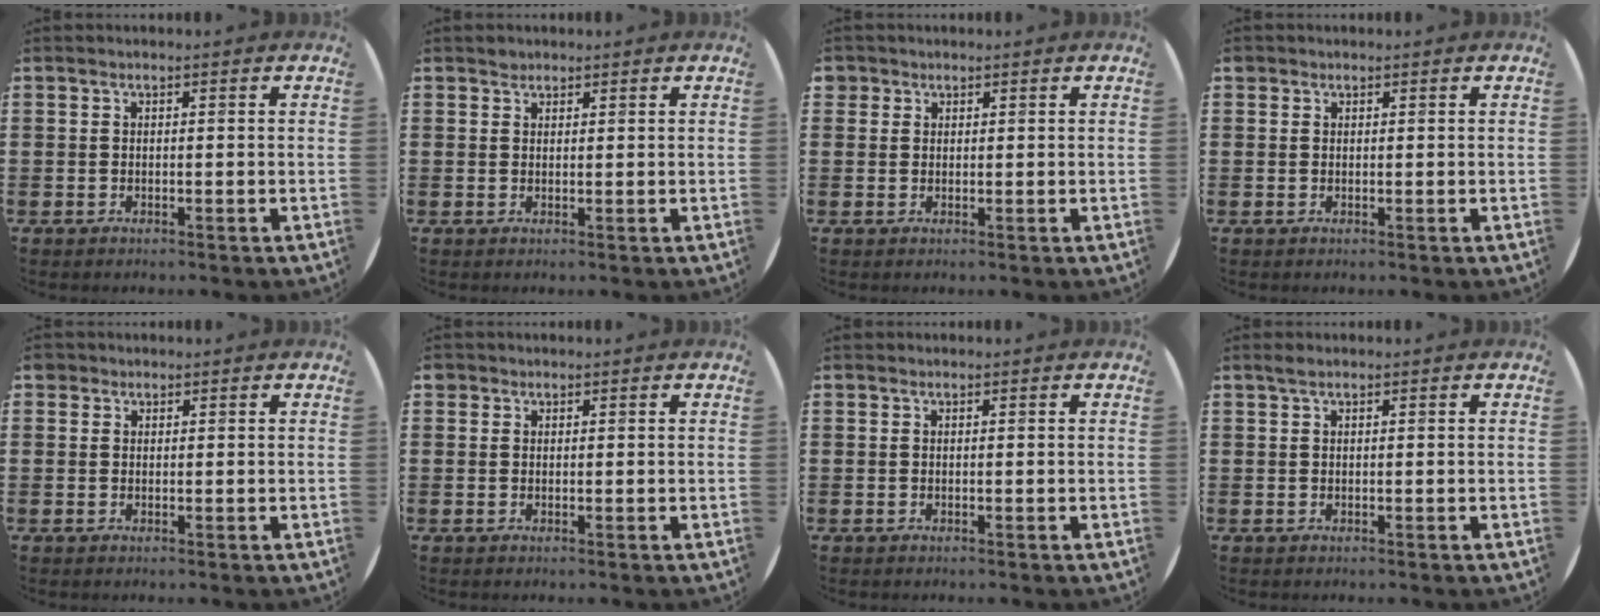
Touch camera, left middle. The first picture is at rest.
{"total": 1.0, "force": [0.9, 0.5, 0.0], "torque": [0.007, -0.002, 0.017]}
{"total": 1.3, "force": [1.1, 0.8, 0.0], "torque": [-0.002, 0.003, 0.022]}
{"total": 0.5, "force": [0.4, 0.3, 0.0], "torque": [0.001, 0.003, 0.008]}
{"total": 1.0, "force": [0.8, 0.6, 0.1], "torque": [0.004, 0.000, 0.013]}
{"total": 0.7, "force": [0.5, 0.5, 0.0], "torque": [-0.001, 0.003, 0.011]}
{"total": 0.0}
{"total": 0.7, "force": [0.5, 0.2, 0.4], "torque": [-0.008, 0.002, 0.010]}